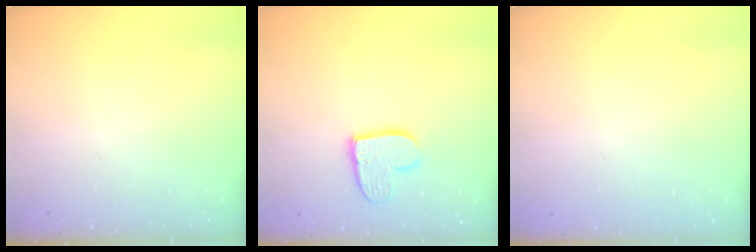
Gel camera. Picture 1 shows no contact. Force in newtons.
{"total": 10.9, "press": 10.8, "slide": 0.9}
{"total": 0.0}